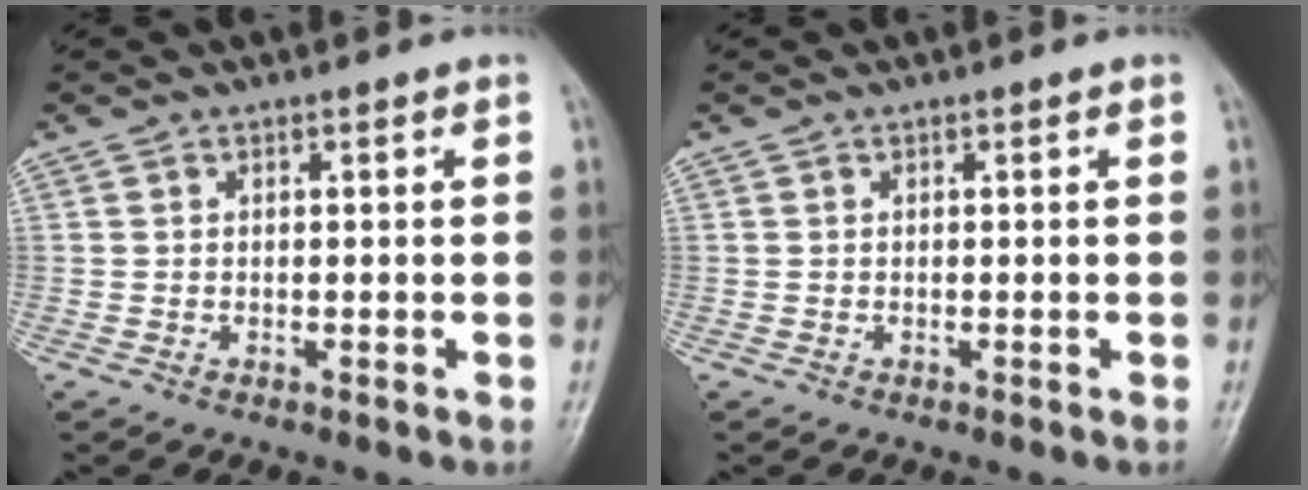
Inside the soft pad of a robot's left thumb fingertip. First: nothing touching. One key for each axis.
{"total": 0.0}